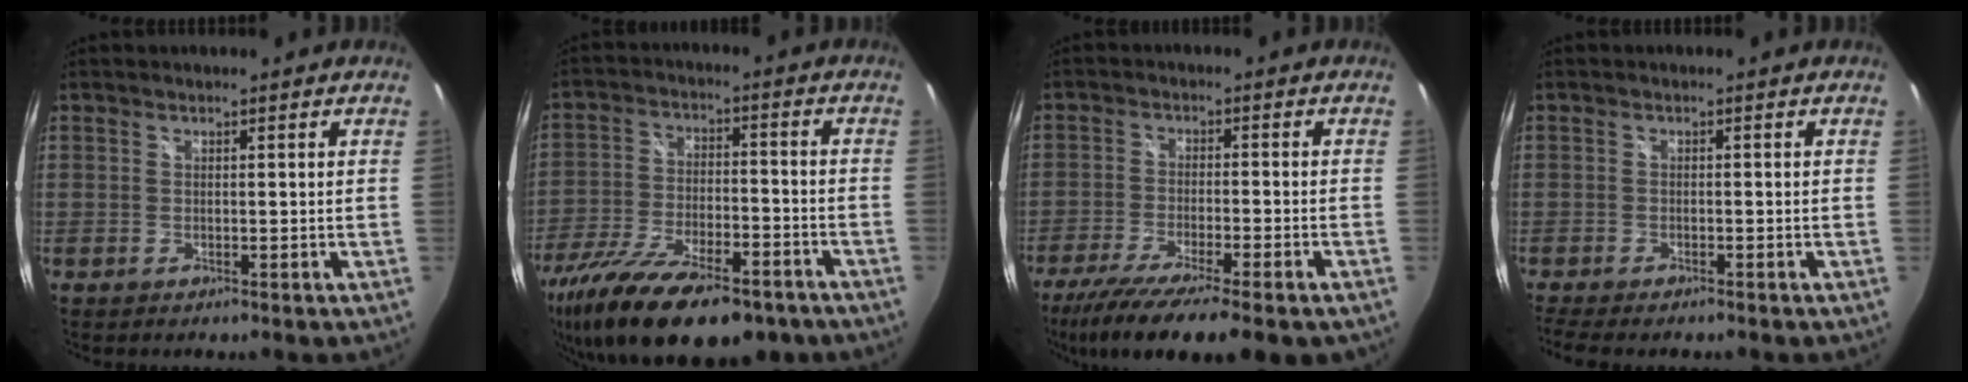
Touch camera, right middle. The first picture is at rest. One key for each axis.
{"total": 24.3, "fx": -17.3, "fy": 8.9, "fz": 14.6, "tx": -0.288, "ty": -0.056, "tz": -0.272}
{"total": 14.9, "fx": -11.2, "fy": 1.9, "fz": 9.6, "tx": -0.186, "ty": -0.051, "tz": -0.181}
{"total": 5.5, "fx": -4.6, "fy": 0.9, "fz": 2.9, "tx": -0.068, "ty": -0.028, "tz": -0.080}